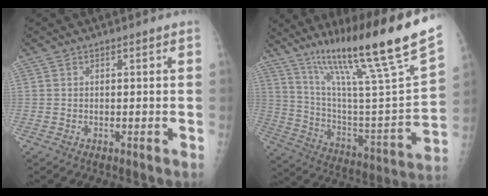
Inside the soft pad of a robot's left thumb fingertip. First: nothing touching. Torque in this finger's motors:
{"motor_torque": [0.59, 0.15, 1.28, -1.49, 0.15]}